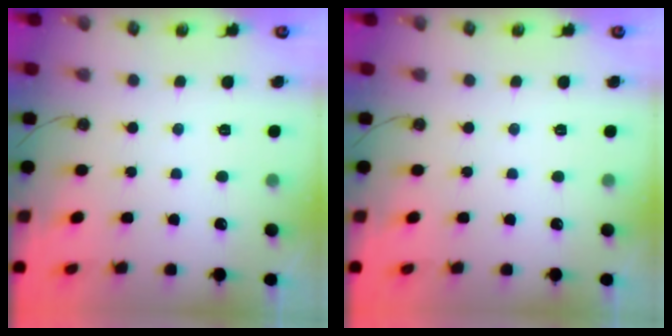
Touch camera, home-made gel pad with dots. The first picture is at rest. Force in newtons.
{"total": 0.0}